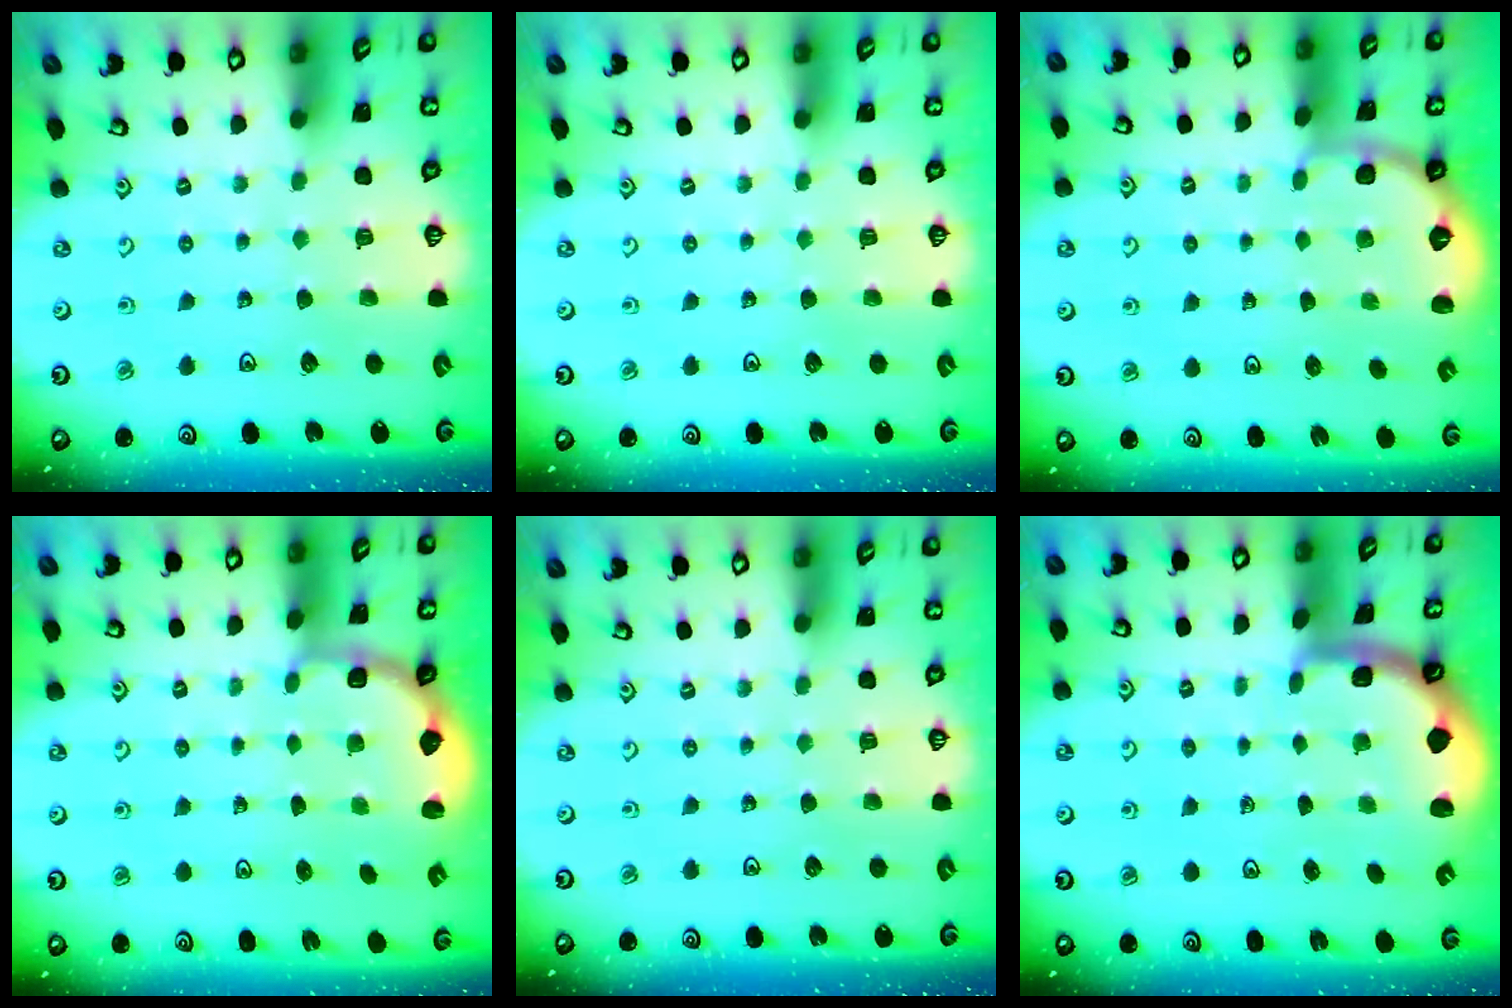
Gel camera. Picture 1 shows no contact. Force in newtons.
{"total": 0.0}
{"total": 1.8, "press": 1.7, "slide": 0.1}
{"total": 2.6, "press": 2.1, "slide": 1.5}
{"total": 0.0}
{"total": 1.5, "press": 1.5, "slide": 0.3}